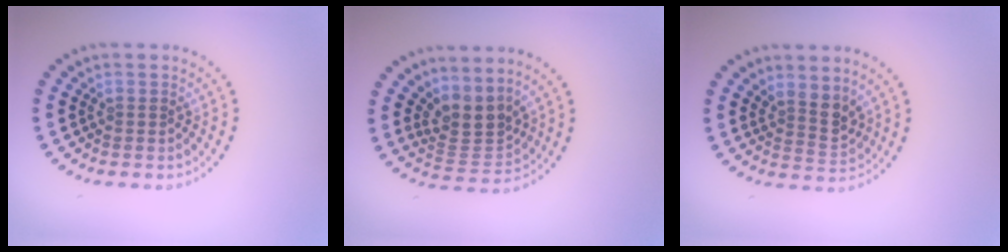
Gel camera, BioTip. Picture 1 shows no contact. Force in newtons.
{"total": 3.3, "press": 2.5, "slide": 2.2}
{"total": 2.6, "press": 2.0, "slide": 1.6}